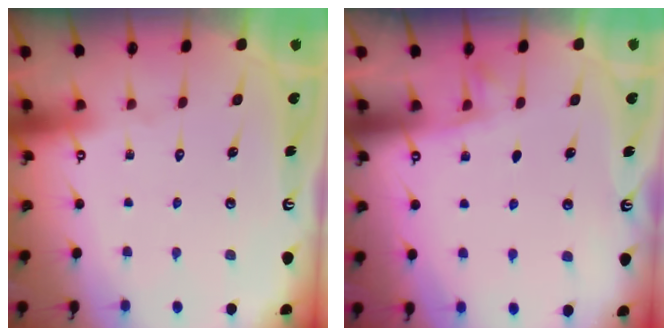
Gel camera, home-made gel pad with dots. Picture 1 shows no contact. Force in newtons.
{"total": 2.4, "press": 2.4, "slide": 0.5}